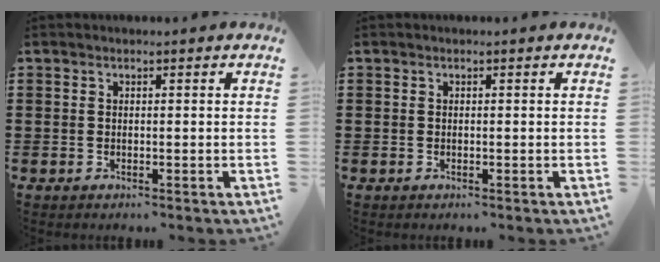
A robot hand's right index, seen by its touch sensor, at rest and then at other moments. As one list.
[{"total": 0.0}]